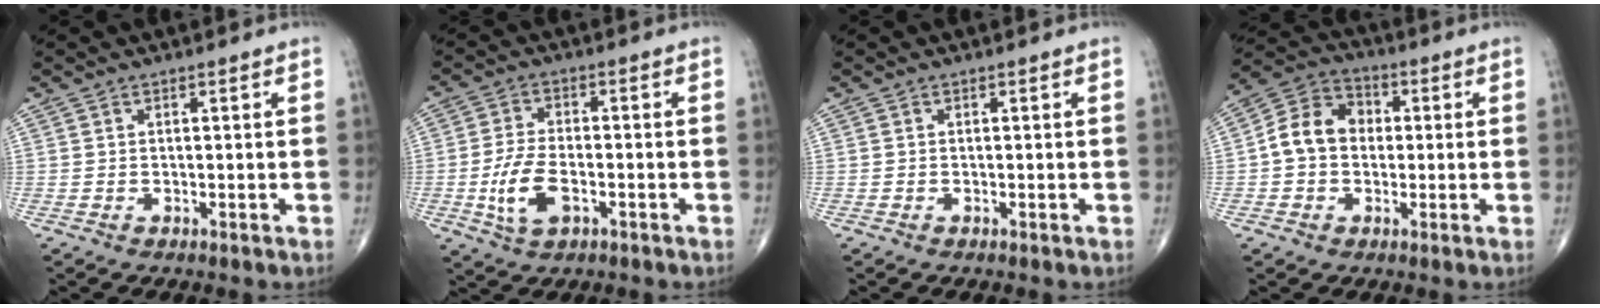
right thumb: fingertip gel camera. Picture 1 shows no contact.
{"total": 8.1, "force": [-2.4, 4.2, 6.4], "torque": [-0.131, 0.010, -0.042]}
{"total": 0.0}
{"total": 9.7, "force": [0.1, 7.7, 5.8], "torque": [-0.090, 0.032, -0.012]}